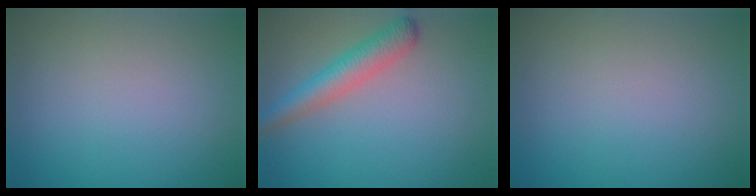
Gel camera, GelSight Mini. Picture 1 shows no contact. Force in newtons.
{"total": 3.7, "press": 3.7, "slide": 0.2}
{"total": 0.0}